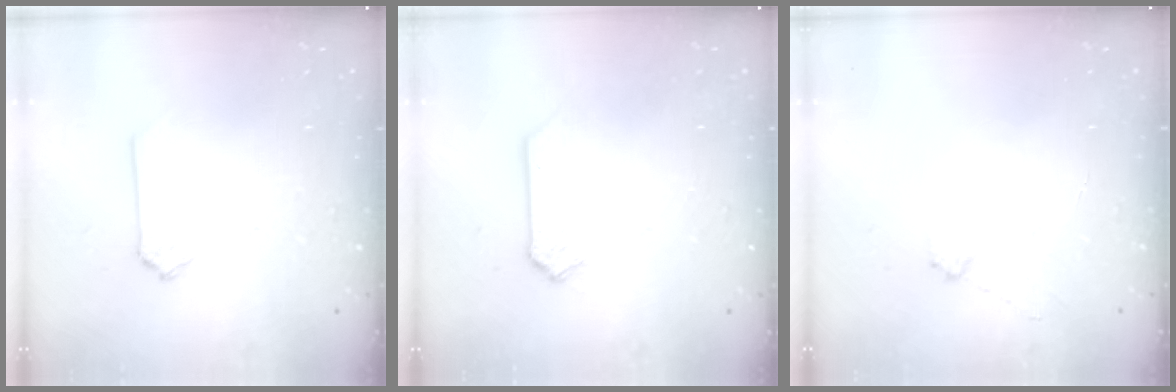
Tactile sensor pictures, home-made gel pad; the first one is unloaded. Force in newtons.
{"total": 0.0}
{"total": 3.8, "press": 3.8, "slide": 0.4}